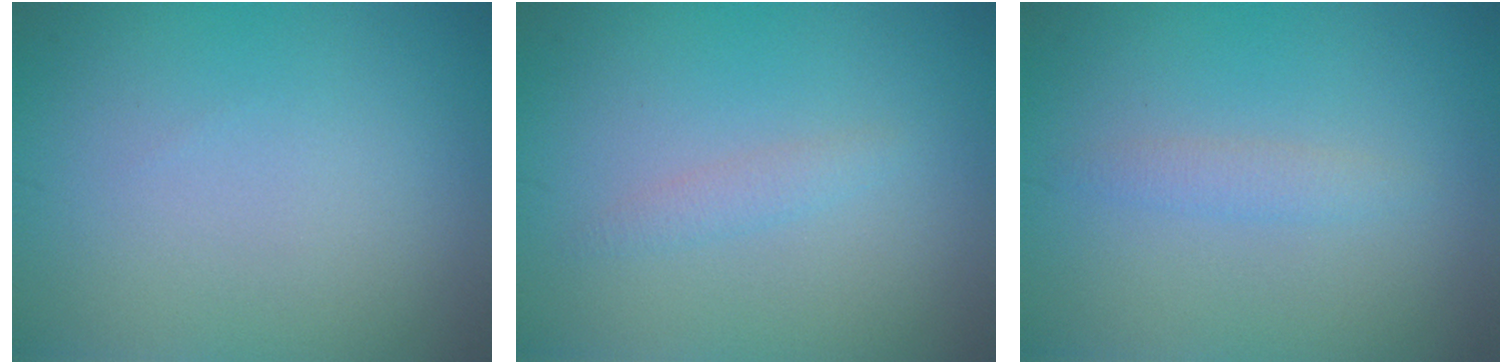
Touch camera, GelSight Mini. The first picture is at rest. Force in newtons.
{"total": 1.0, "press": 1.0, "slide": 0.1}
{"total": 1.2, "press": 1.2, "slide": 0.0}